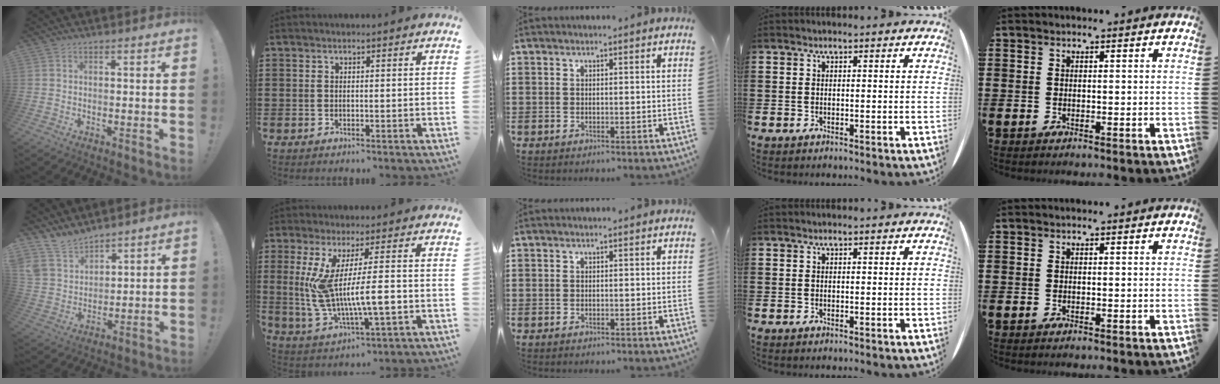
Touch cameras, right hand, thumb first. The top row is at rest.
{"thumb": {"total": 10.5, "force": [9.2, 4.6, 2.4], "torque": [-0.067, -0.062, 0.184]}, "index": {"total": 12.0, "force": [-0.3, 2.9, 11.6], "torque": [-0.244, -0.017, -0.009]}}